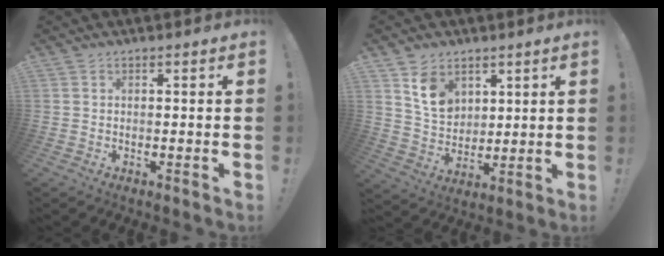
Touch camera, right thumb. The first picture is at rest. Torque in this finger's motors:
{"motor_torque": [1.14, 1.08, 0.11, -0.23, -0.03]}